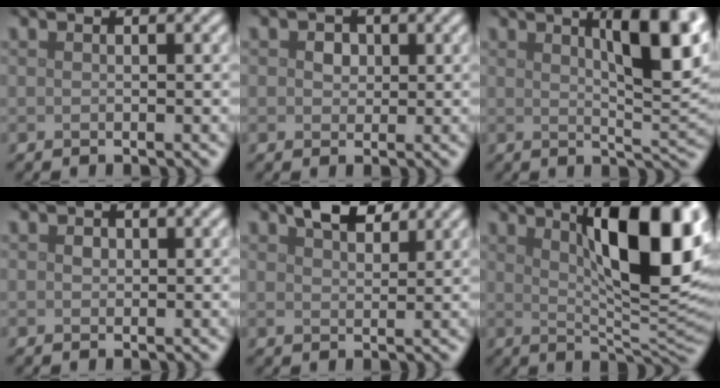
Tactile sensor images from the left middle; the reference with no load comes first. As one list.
[{"total": 1.4, "force": [0.3, 1.2, 0.7], "torque": [-0.013, 0.000, 0.002]}, {"total": 8.7, "force": [3.5, 2.3, 7.7], "torque": [-0.095, 0.008, 0.055]}, {"total": 0.7, "force": [0.0, 0.6, 0.2], "torque": [-0.008, -0.003, 0.000]}, {"total": 3.7, "force": [2.6, 1.6, 2.1], "torque": [-0.038, 0.005, 0.045]}, {"total": 12.7, "force": [4.6, 3.6, 11.3], "torque": [-0.143, 0.004, 0.074]}]